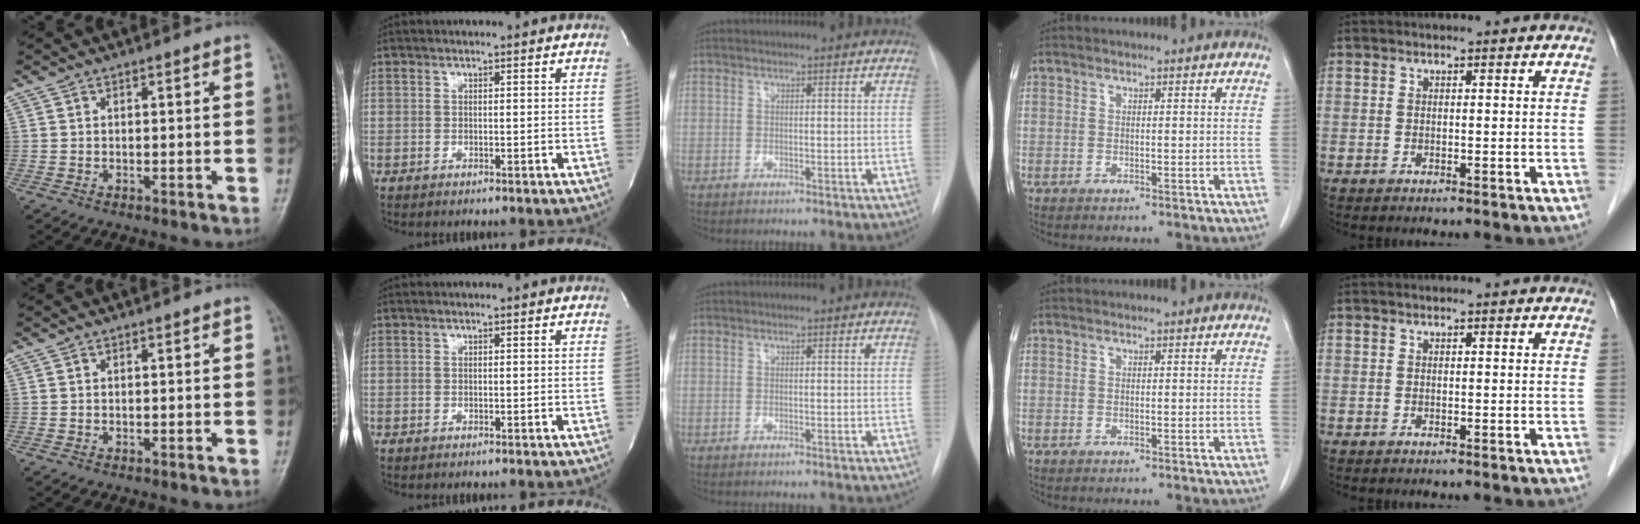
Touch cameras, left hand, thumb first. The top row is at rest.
{}